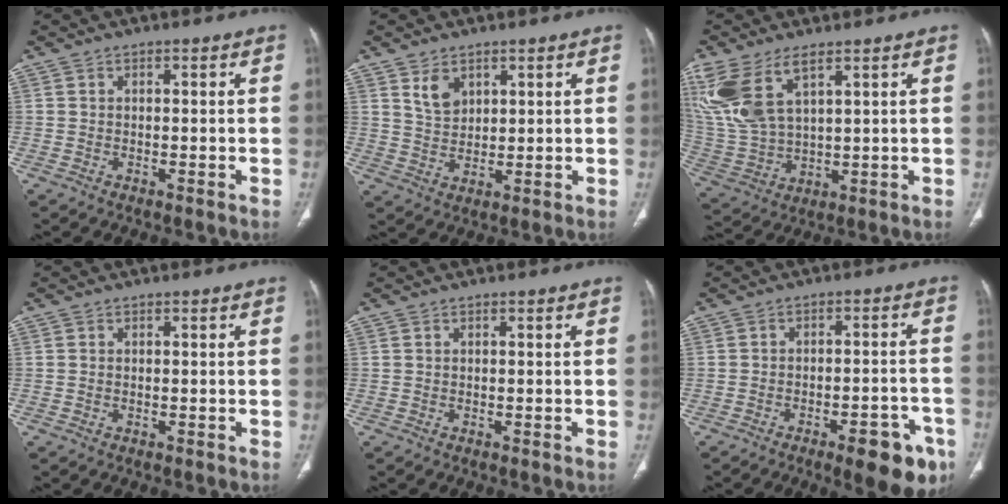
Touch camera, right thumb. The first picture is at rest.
{"total": 4.8, "force": [2.7, 3.0, 2.4], "torque": [-0.031, -0.021, 0.059]}
{"total": 13.8, "force": [7.1, 6.2, 10.1], "torque": [-0.232, -0.017, 0.162]}
{"total": 0.0}
{"total": 0.0}
{"total": 11.6, "force": [-6.5, 4.0, 8.7], "torque": [-0.089, 0.034, -0.080]}